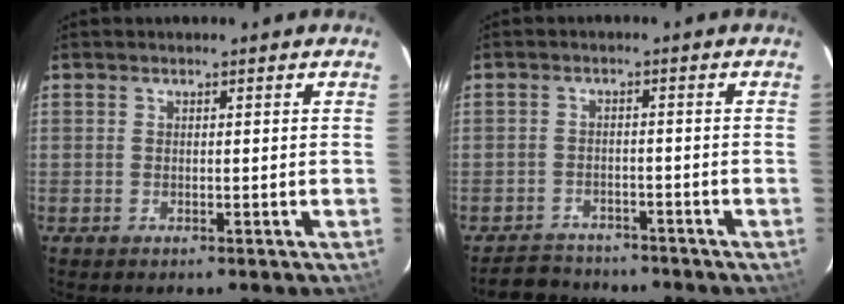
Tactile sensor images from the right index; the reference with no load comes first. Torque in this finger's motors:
{"motor_torque": [0.04, -0.15, -0.33, -0.07]}